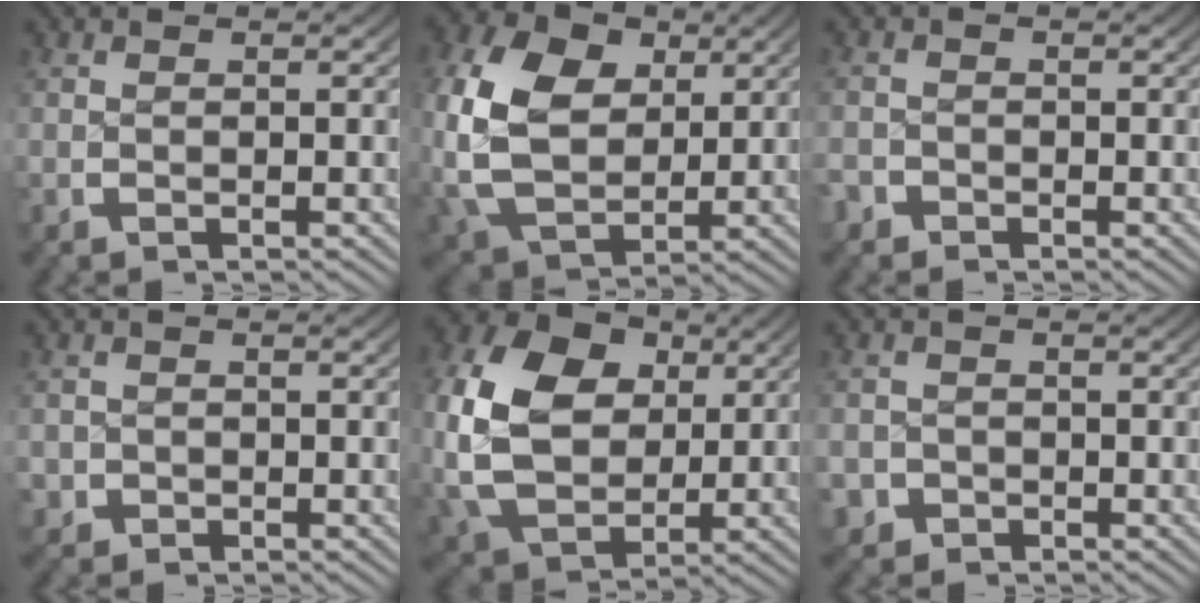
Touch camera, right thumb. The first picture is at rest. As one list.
[{"total": 12.4, "force": [1.1, 9.3, 8.2], "torque": [-0.215, -0.045, 0.038]}, {"total": 1.4, "force": [-1.0, 1.0, 0.1], "torque": [-0.003, -0.001, -0.023]}, {"total": 1.9, "force": [-0.9, 1.7, 0.2], "torque": [-0.008, -0.010, -0.014]}, {"total": 15.5, "force": [1.5, 11.8, 9.9], "torque": [-0.248, -0.042, 0.042]}, {"total": 2.9, "force": [-1.7, 2.3, 0.2], "torque": [-0.011, -0.016, -0.027]}]